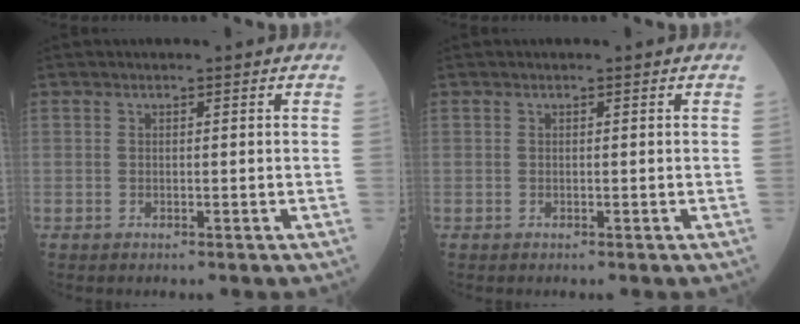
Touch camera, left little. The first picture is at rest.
{"total": 0.0}